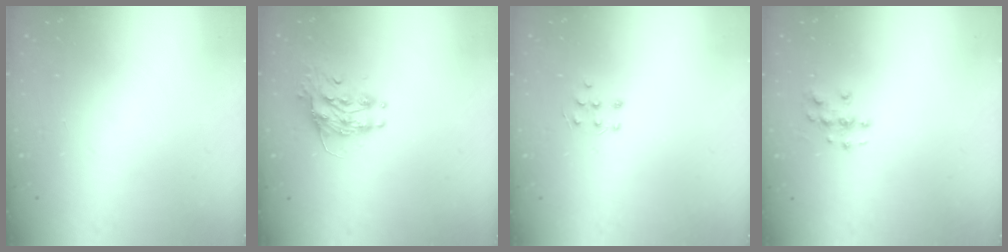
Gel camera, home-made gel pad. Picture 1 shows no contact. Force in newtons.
{"total": 10.4, "press": 10.3, "slide": 0.8}
{"total": 4.8, "press": 4.7, "slide": 0.8}
{"total": 3.3, "press": 3.3, "slide": 0.2}